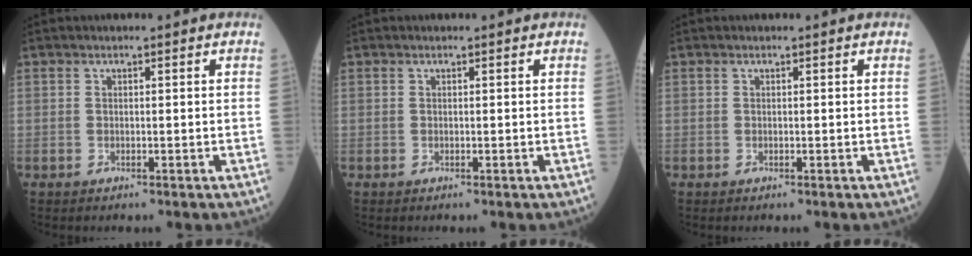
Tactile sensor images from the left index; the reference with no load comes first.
{"total": 0.0}
{"total": 0.0}